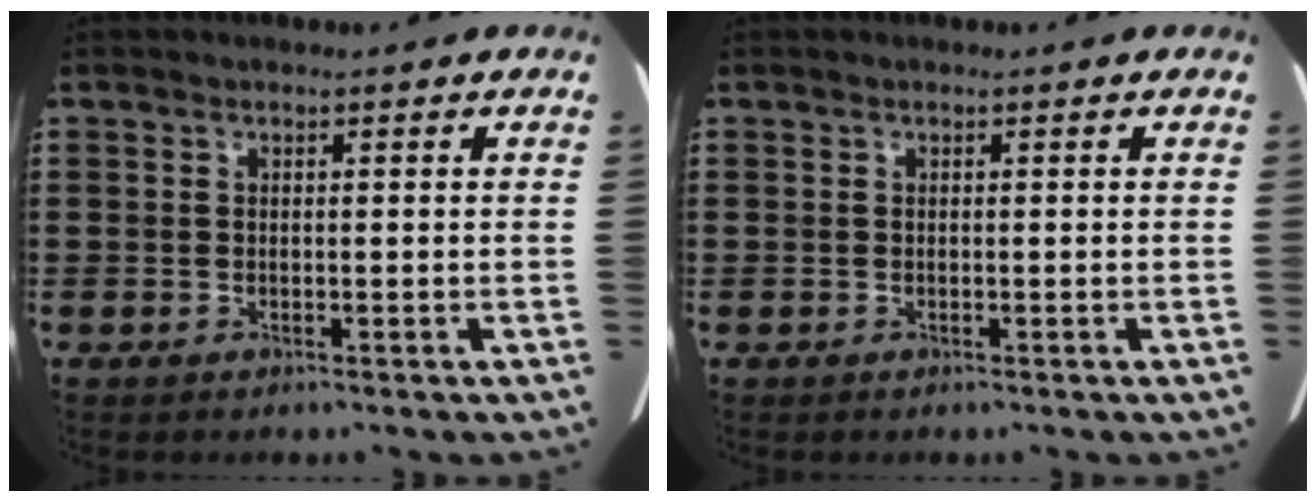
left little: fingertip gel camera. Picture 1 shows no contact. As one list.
[{"total": 0.0}]